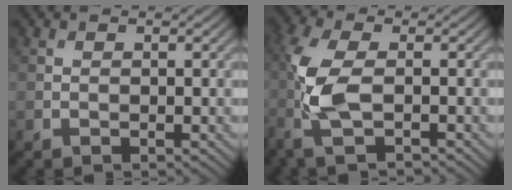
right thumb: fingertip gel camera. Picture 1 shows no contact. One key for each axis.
{"total": 7.0, "fx": -1.7, "fy": 2.6, "fz": 6.2, "tx": -0.165, "ty": 0.001, "tz": -0.040}